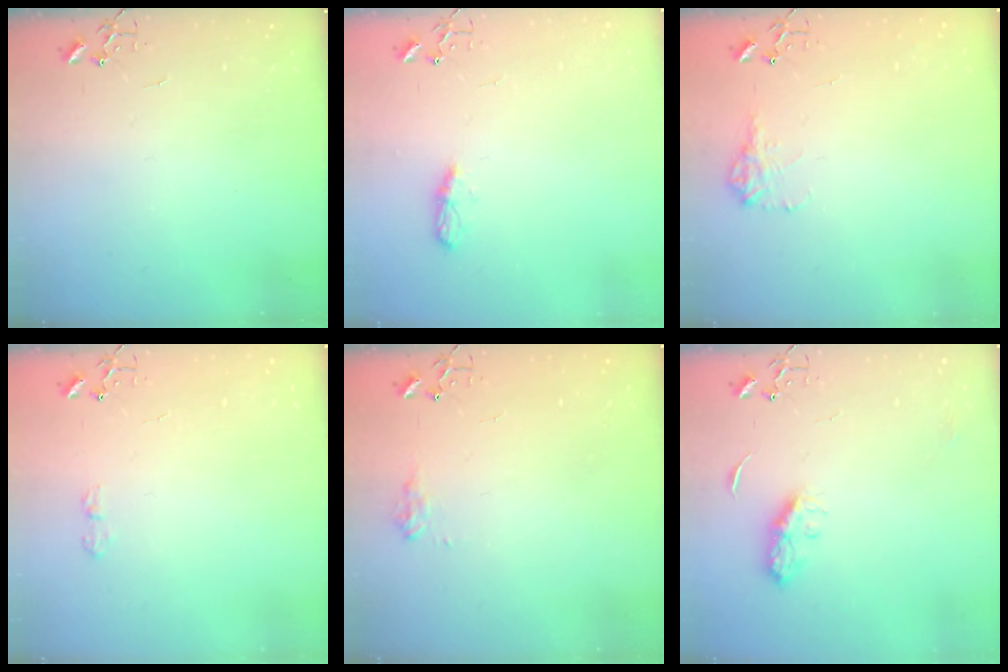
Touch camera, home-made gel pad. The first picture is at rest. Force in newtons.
{"total": 5.1, "press": 5.1, "slide": 0.5}
{"total": 9.3, "press": 9.3, "slide": 0.3}
{"total": 6.4, "press": 6.4, "slide": 0.9}
{"total": 7.7, "press": 7.7, "slide": 0.4}
{"total": 7.2, "press": 7.2, "slide": 0.3}